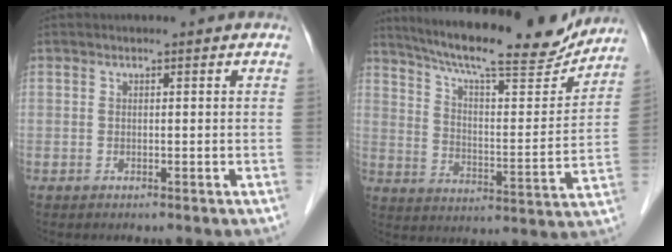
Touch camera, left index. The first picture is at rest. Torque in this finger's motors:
{"motor_torque": [0.27, -0.46, 0.33, 0.08]}